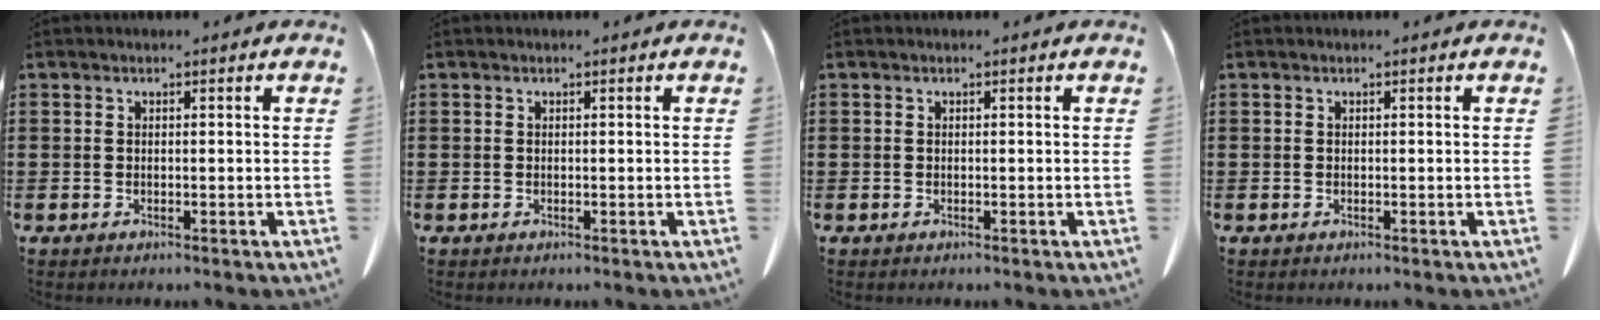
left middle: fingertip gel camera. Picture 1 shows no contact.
{"total": 0.0}
{"total": 0.0}
{"total": 0.0}